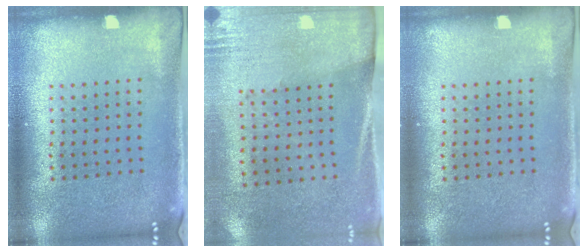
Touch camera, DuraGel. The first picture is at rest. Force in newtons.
{"total": 2.7, "press": 2.4, "slide": 1.3}
{"total": 0.0}